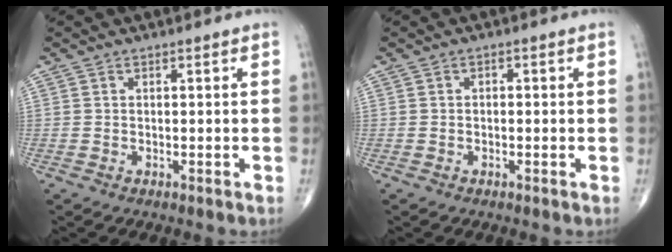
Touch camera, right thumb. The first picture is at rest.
{"total": 0.7, "force": [0.0, 0.5, 0.5], "torque": [0.001, 0.004, -0.004]}